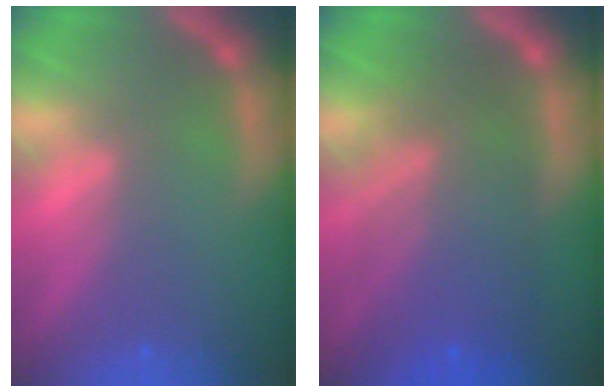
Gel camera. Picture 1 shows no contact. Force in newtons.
{"total": 8.5}